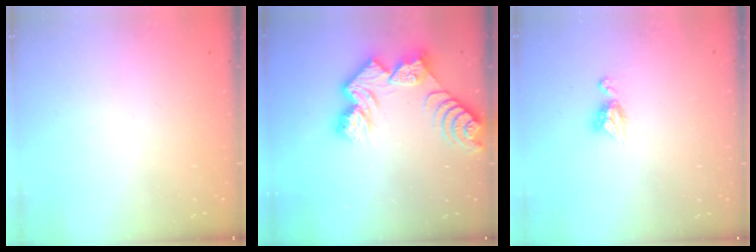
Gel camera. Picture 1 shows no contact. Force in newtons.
{"total": 12.5, "press": 12.5, "slide": 1.1}
{"total": 7.9, "press": 7.9, "slide": 0.6}